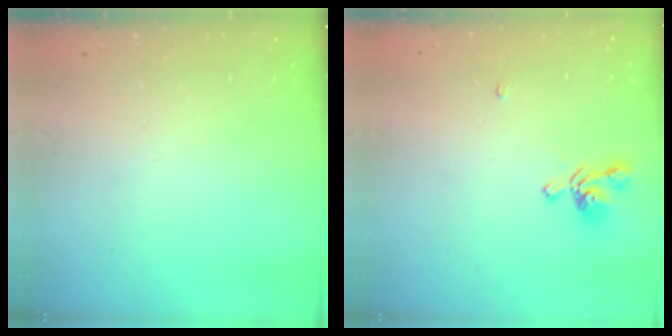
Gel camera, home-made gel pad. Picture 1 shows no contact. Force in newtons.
{"total": 0.9, "press": 0.0, "slide": 0.9}